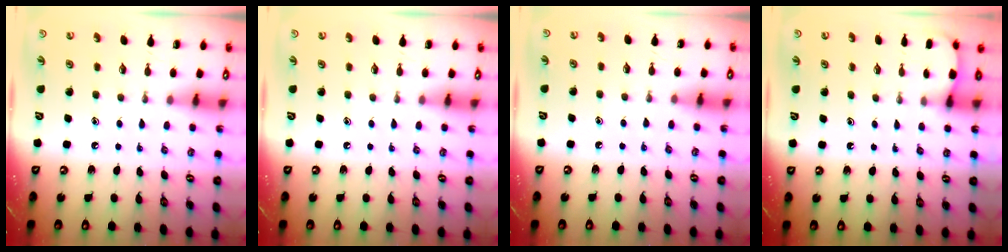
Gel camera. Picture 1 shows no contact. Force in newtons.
{"total": 0.0}
{"total": 3.0, "press": 3.0, "slide": 0.4}
{"total": 1.8, "press": 1.8, "slide": 0.2}